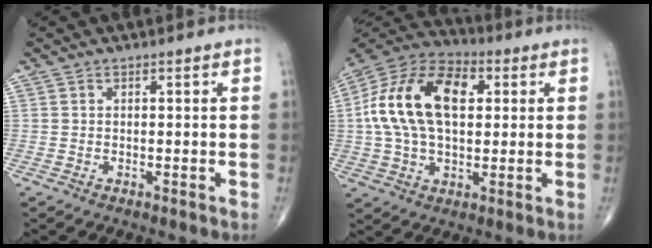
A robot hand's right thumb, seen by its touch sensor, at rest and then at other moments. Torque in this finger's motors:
{"motor_torque": [1.98, 2.18, 1.12, -0.85, 0.52]}